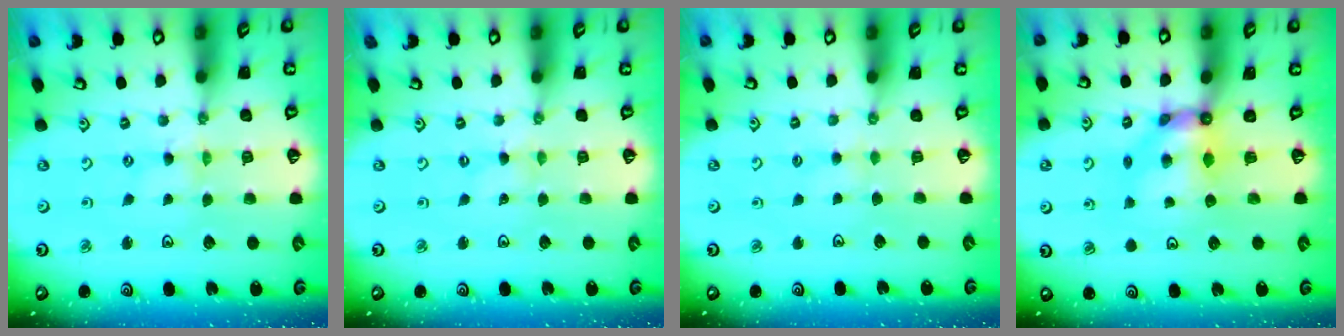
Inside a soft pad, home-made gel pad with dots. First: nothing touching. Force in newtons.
{"total": 0.0}
{"total": 2.0, "press": 1.9, "slide": 0.4}
{"total": 7.1, "press": 7.1, "slide": 0.4}